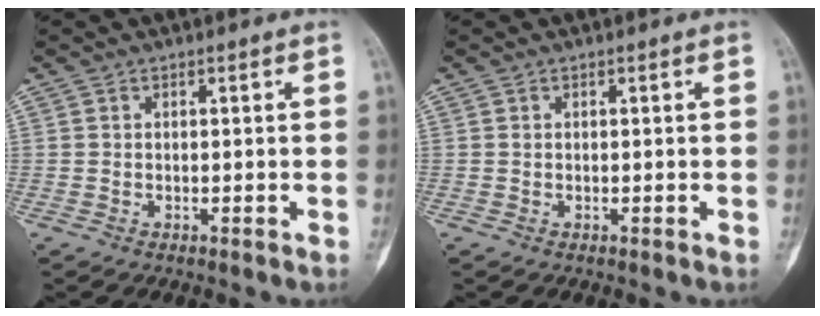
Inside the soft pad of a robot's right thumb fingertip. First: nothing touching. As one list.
[{"total": 0.0}]